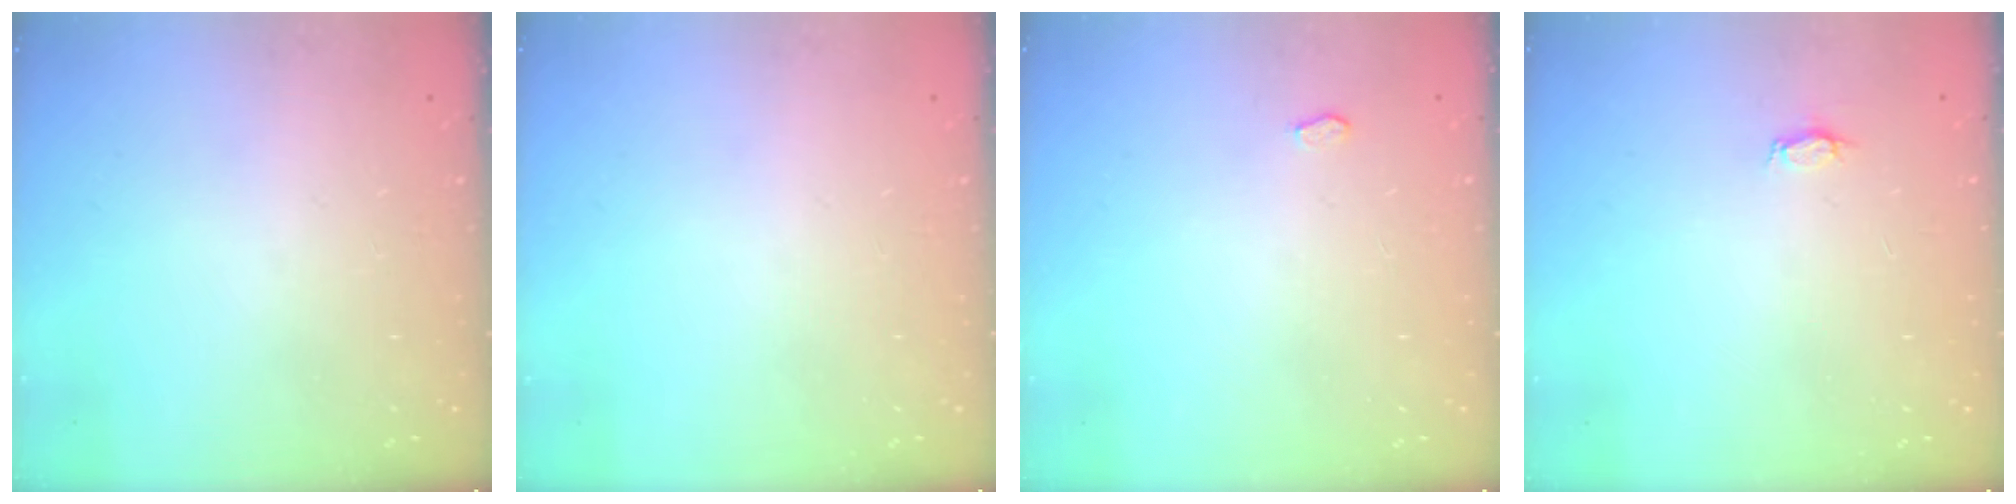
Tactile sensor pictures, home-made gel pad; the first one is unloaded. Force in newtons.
{"total": 0.0}
{"total": 2.3, "press": 2.3, "slide": 0.3}
{"total": 2.8, "press": 2.8, "slide": 0.3}